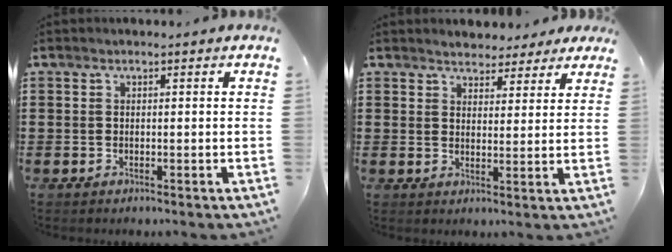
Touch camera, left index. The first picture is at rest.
{"total": 3.4, "force": [3.2, 1.1, -0.1], "torque": [-0.011, -0.002, 0.061]}